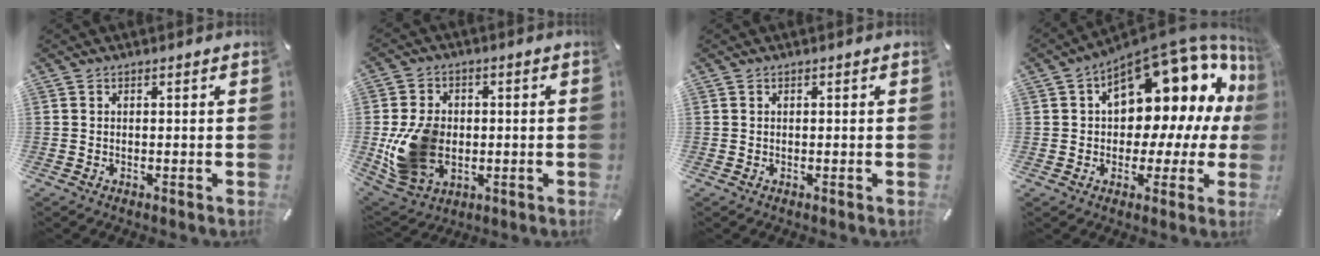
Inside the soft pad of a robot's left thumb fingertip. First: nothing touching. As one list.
[{"total": 13.2, "force": [-1.4, 10.3, 8.0], "torque": [-0.177, 0.007, -0.021]}, {"total": 0.0}, {"total": 18.0, "force": [8.3, 10.2, 12.3], "torque": [-0.151, -0.074, 0.135]}]